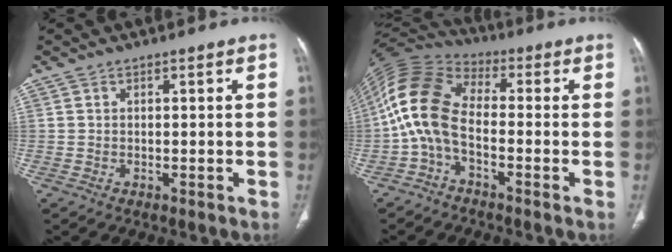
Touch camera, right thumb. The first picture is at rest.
{"total": 12.1, "force": [-2.2, 6.8, 9.8], "torque": [-0.203, 0.046, -0.060]}